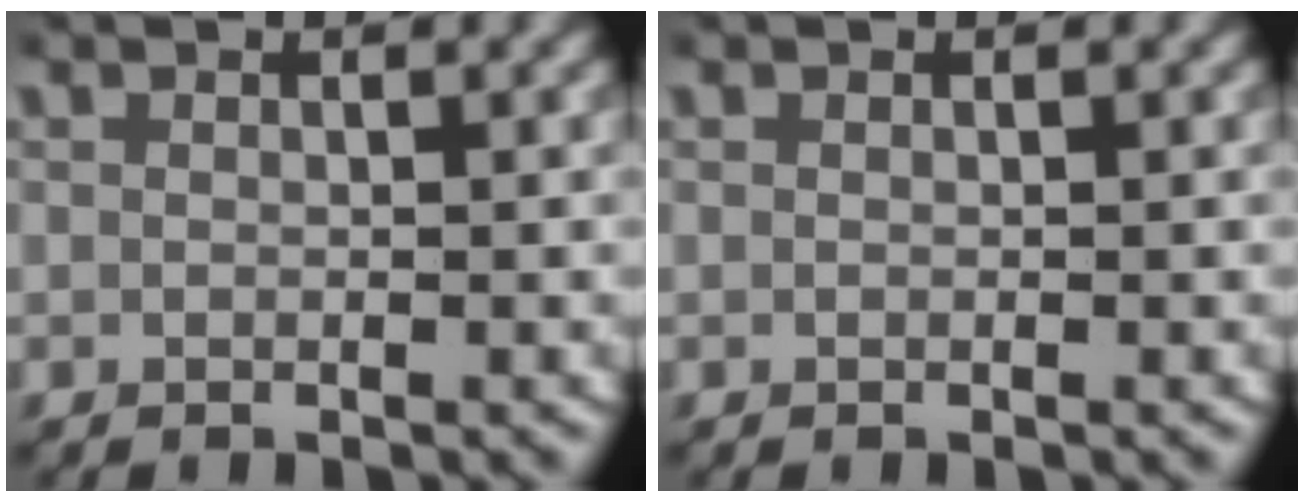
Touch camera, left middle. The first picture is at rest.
{"total": 0.0}